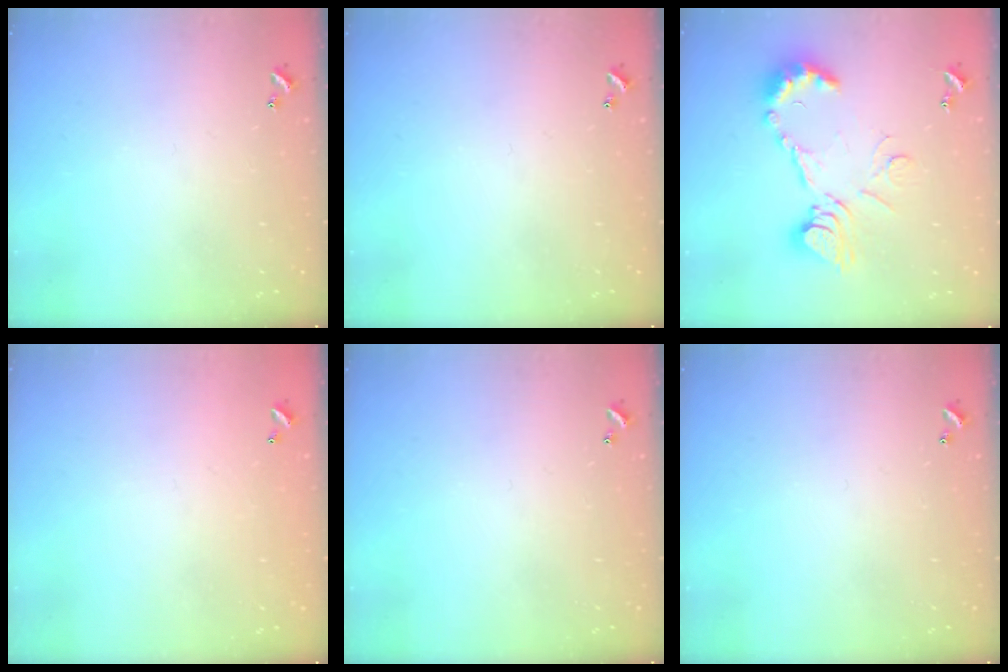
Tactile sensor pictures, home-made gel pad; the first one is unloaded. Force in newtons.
{"total": 0.0}
{"total": 14.2, "press": 14.2, "slide": 1.6}
{"total": 2.8, "press": 2.8, "slide": 0.1}
{"total": 0.0}
{"total": 0.0}